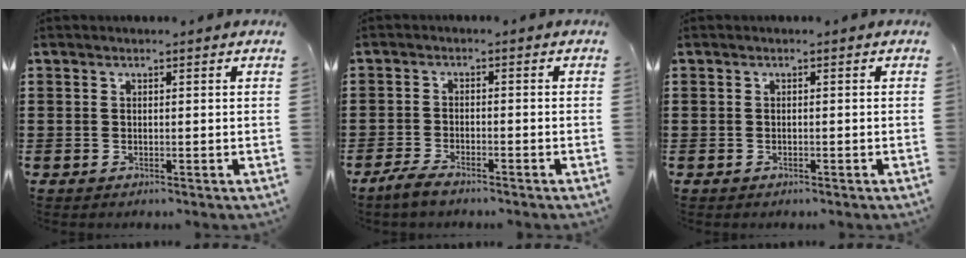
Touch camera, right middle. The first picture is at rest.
{"total": 2.8, "force": [-2.4, 0.7, 1.3], "torque": [-0.029, 0.006, -0.050]}
{"total": 0.5, "force": [-0.4, 0.4, 0.1], "torque": [-0.002, 0.002, -0.009]}